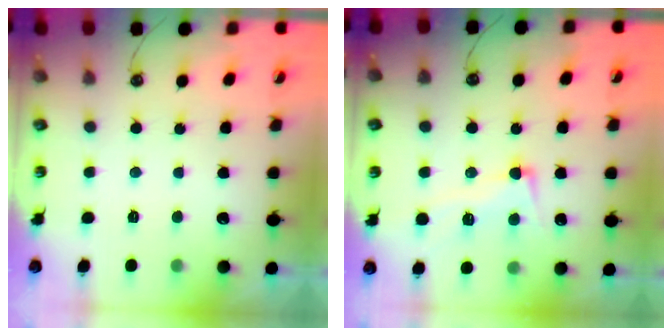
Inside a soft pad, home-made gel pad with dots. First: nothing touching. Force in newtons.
{"total": 4.5, "press": 4.3, "slide": 1.3}